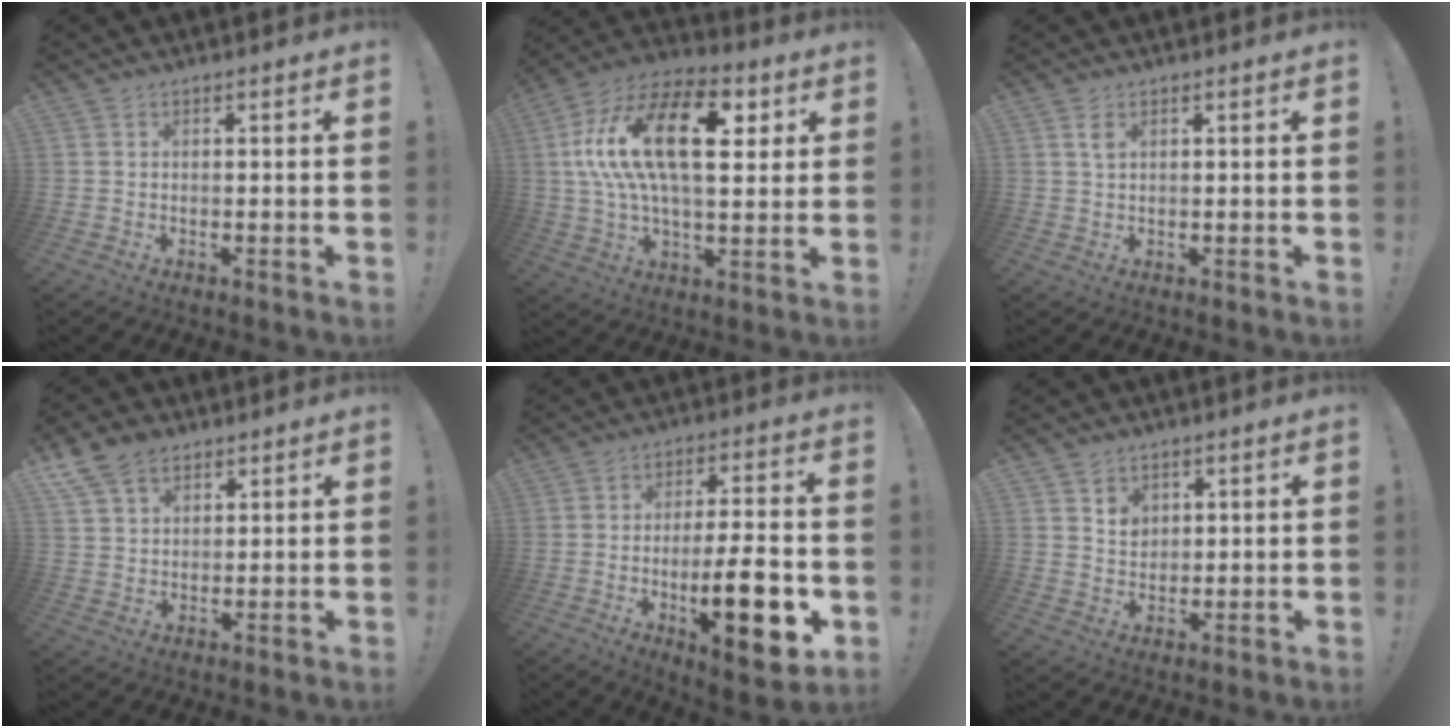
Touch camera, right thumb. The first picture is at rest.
{"total": 23.4, "force": [5.4, 11.7, 19.5], "torque": [-0.344, -0.008, 0.081]}
{"total": 2.2, "force": [1.0, 1.0, 1.7], "torque": [-0.031, 0.000, 0.015]}
{"total": 9.4, "force": [6.0, 6.1, 3.8], "torque": [-0.072, -0.021, 0.120]}
{"total": 20.9, "force": [-5.9, 6.9, 18.9], "torque": [-0.286, 0.017, -0.086]}
{"total": 4.5, "force": [2.7, 3.6, 1.0], "torque": [-0.003, -0.019, 0.045]}